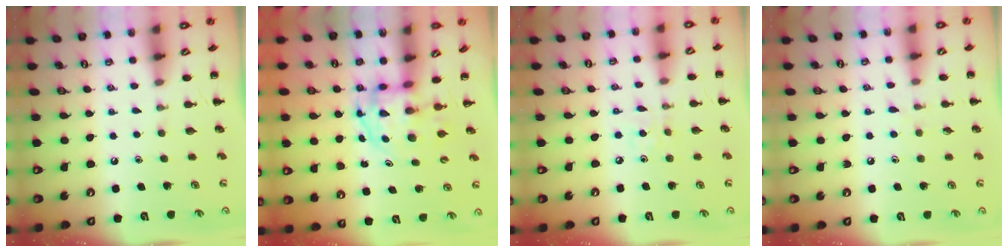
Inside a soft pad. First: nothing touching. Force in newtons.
{"total": 3.4, "press": 3.3, "slide": 0.5}
{"total": 2.2, "press": 2.1, "slide": 0.6}
{"total": 4.3, "press": 3.8, "slide": 2.0}